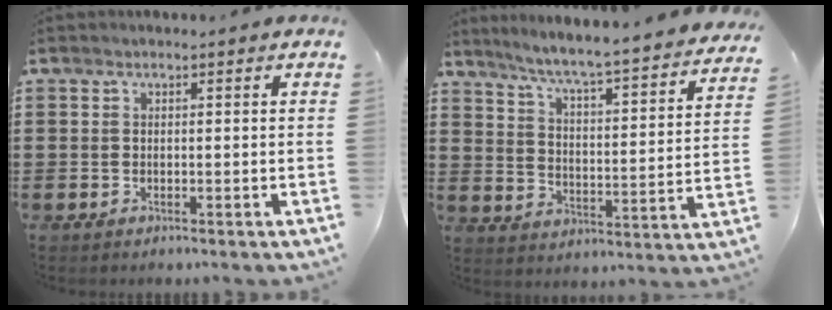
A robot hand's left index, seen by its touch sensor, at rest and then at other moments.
{"total": 5.2, "force": [4.7, -0.9, 2.2], "torque": [-0.065, -0.046, 0.068]}